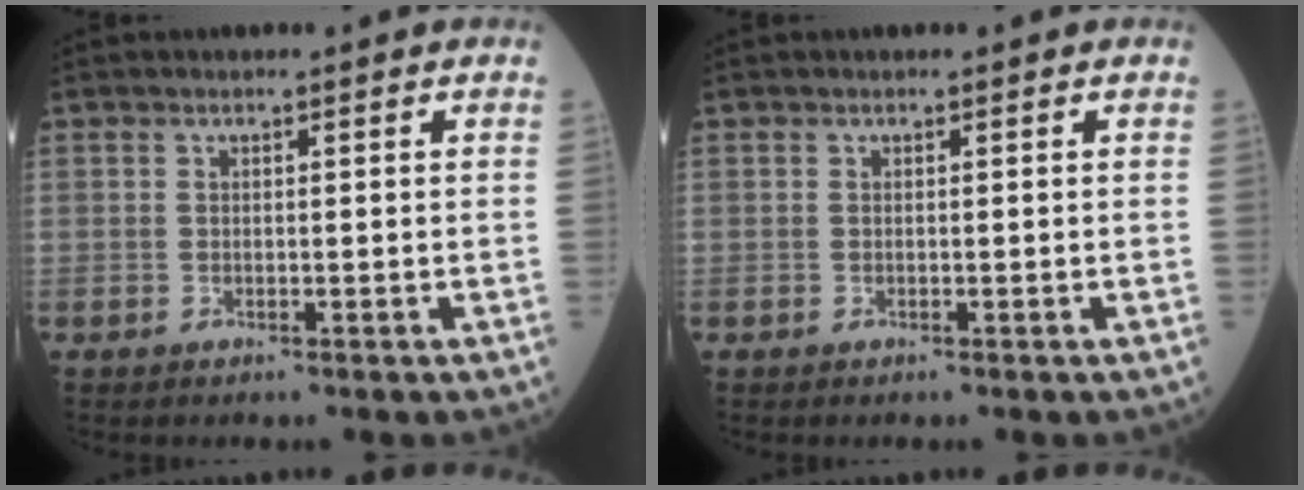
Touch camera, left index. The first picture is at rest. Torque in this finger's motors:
{"motor_torque": [-0.04, 0.05, -0.01, 0.00]}